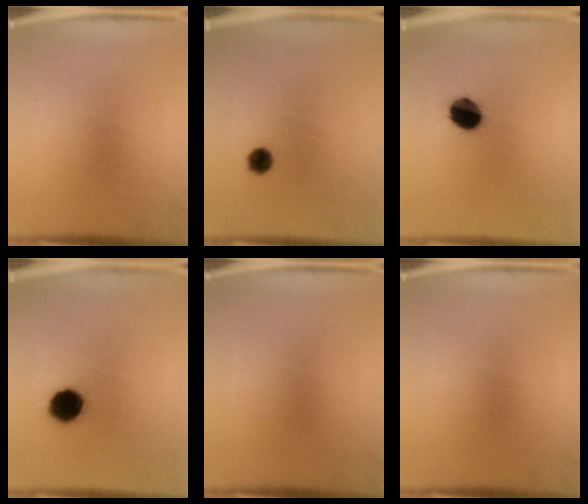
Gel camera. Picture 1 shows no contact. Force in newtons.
{"total": 2.5}
{"total": 8.7}
{"total": 8.9}
{"total": 0.0}
{"total": 0.0}